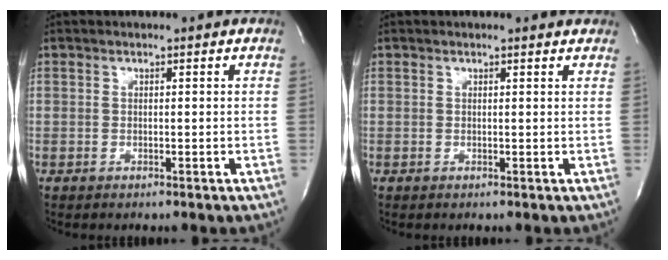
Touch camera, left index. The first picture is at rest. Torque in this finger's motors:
{"motor_torque": [0.18, -0.15, 0.09, -0.01]}